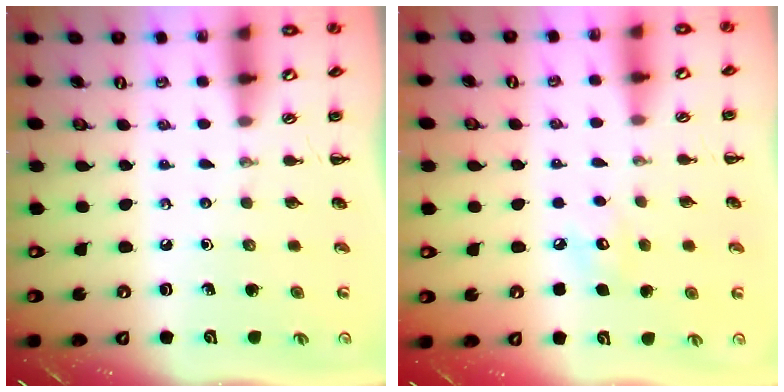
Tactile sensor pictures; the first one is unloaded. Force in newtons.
{"total": 5.2, "press": 5.1, "slide": 1.3}